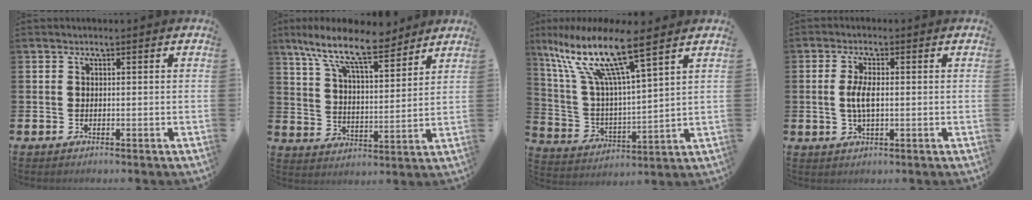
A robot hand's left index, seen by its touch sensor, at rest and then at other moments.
{"total": 11.1, "force": [9.1, 2.8, 5.6], "torque": [-0.127, -0.046, 0.157]}
{"total": 12.2, "force": [9.1, 1.6, 8.1], "torque": [-0.185, -0.052, 0.147]}
{"total": 3.9, "force": [0.1, 1.5, 3.6], "torque": [-0.073, 0.002, -0.003]}